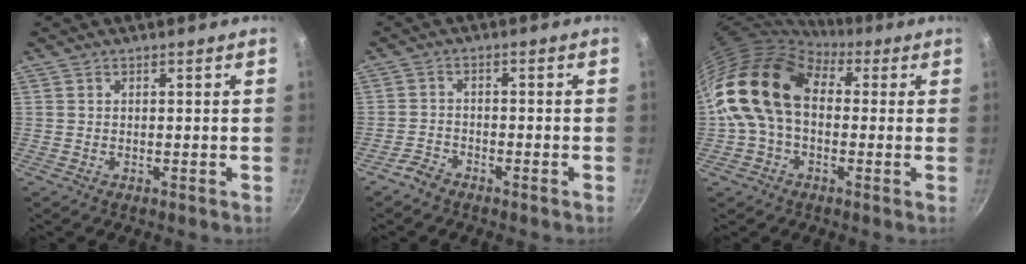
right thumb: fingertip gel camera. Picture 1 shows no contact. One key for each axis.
{"total": 2.7, "fx": -2.4, "fy": 0.9, "fz": 0.8, "tx": -0.021, "ty": 0.022, "tz": -0.049}
{"total": 16.5, "fx": 1.4, "fy": 11.4, "fz": 11.8, "tx": -0.203, "ty": 0.032, "tz": 0.008}